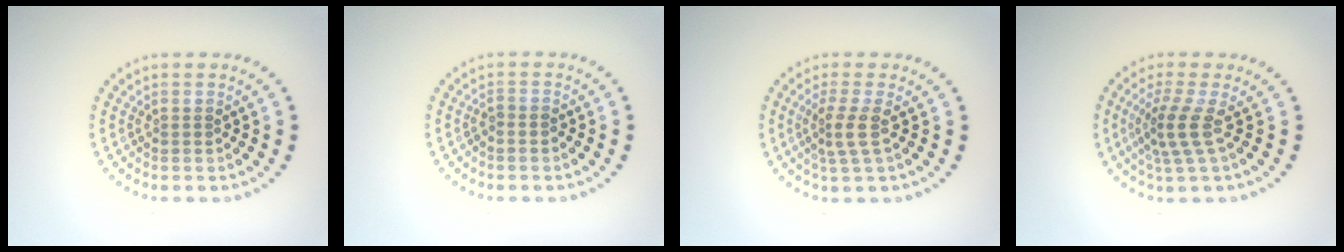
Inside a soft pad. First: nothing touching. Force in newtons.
{"total": 0.6, "press": 0.4, "slide": 0.4}
{"total": 2.4, "press": 1.7, "slide": 1.7}
{"total": 3.0, "press": 2.2, "slide": 2.0}